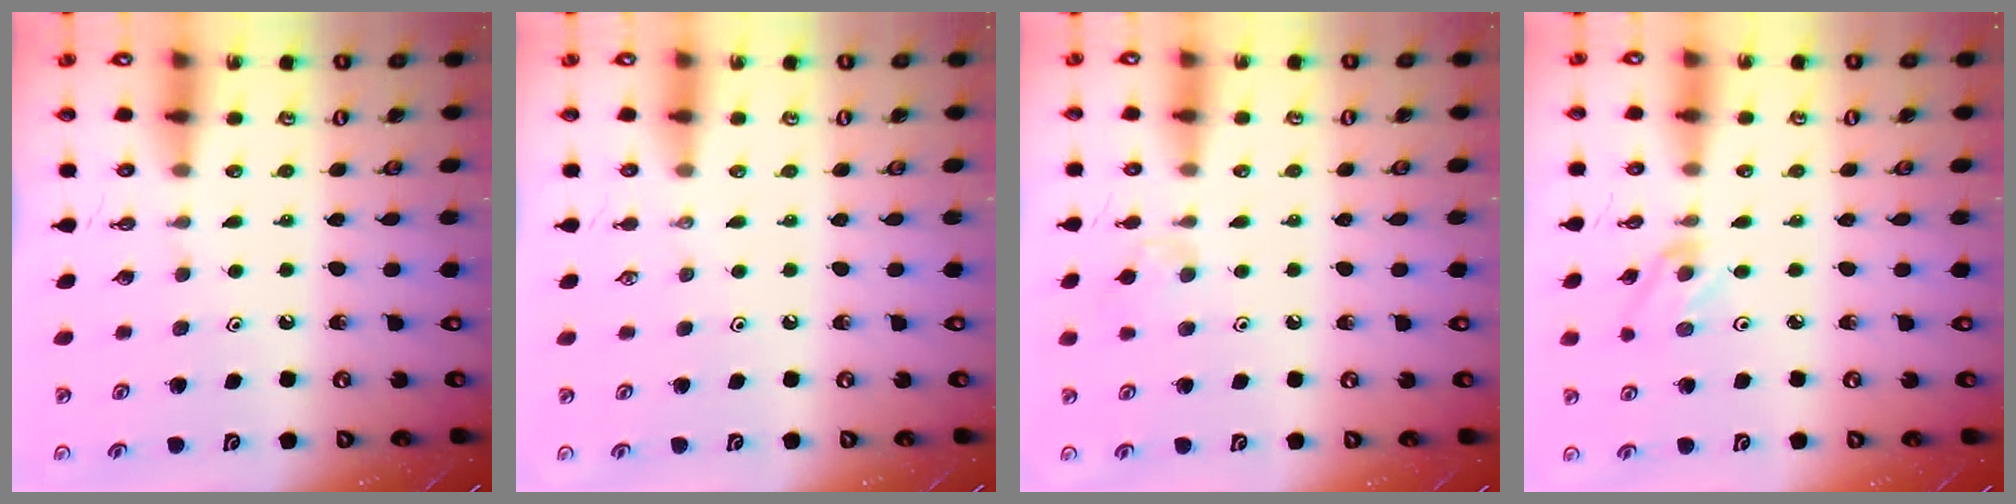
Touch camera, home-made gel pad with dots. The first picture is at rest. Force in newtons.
{"total": 0.0}
{"total": 5.3, "press": 5.2, "slide": 0.7}
{"total": 2.2, "press": 2.2, "slide": 0.3}